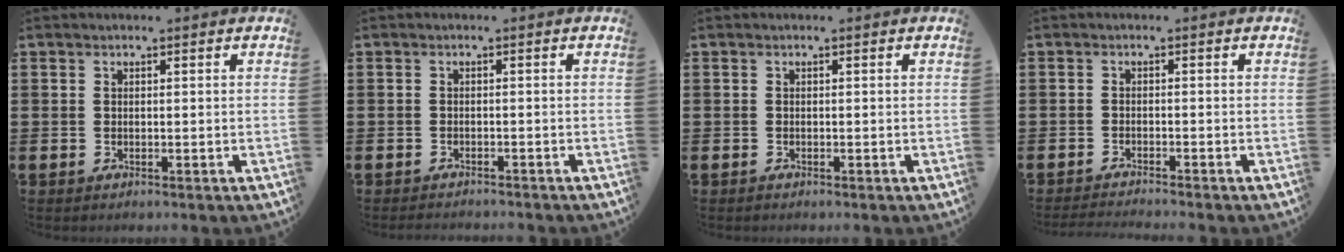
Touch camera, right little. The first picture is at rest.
{"total": 0.9, "force": [-0.9, 0.0, 0.0], "torque": [-0.001, -0.001, -0.018]}
{"total": 0.0}
{"total": 1.2, "force": [-1.2, -0.2, 0.2], "torque": [-0.002, -0.001, -0.023]}